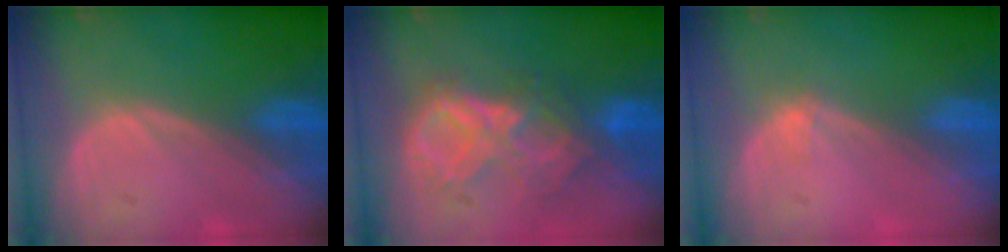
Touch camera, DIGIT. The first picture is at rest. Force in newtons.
{"total": 8.8, "press": 7.7, "slide": 4.2}
{"total": 0.8, "press": 0.6, "slide": 0.5}